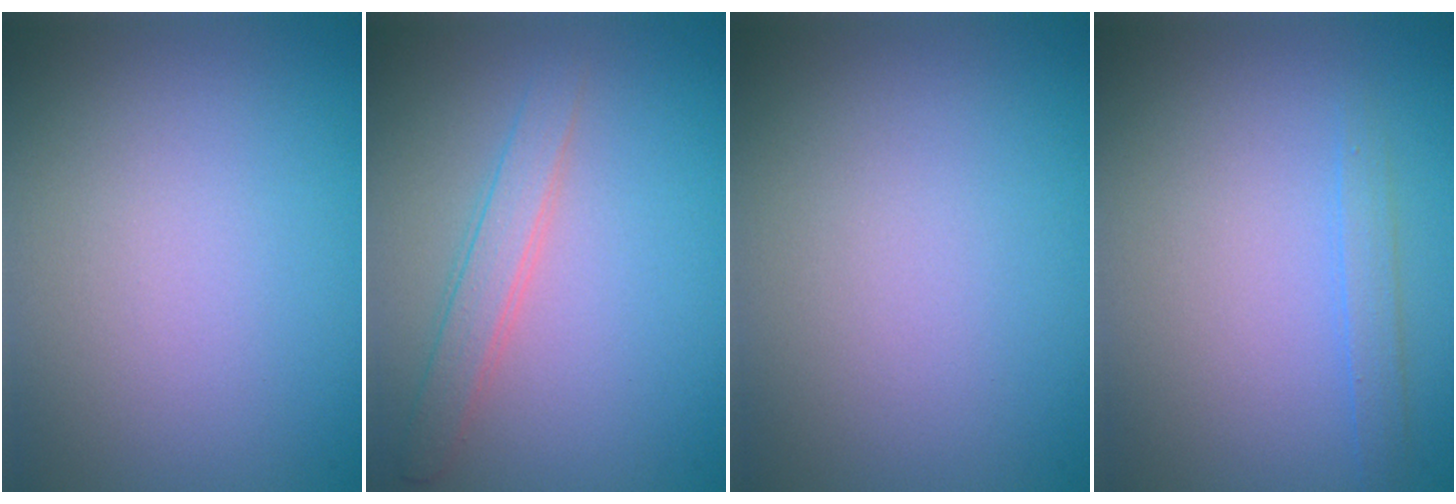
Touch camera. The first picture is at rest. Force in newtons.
{"total": 2.3, "press": 2.3, "slide": 0.1}
{"total": 0.0}
{"total": 1.3, "press": 1.3, "slide": 0.2}